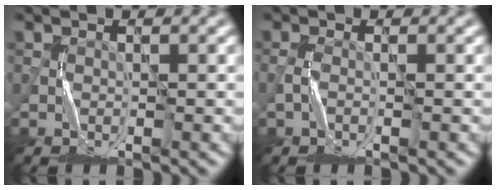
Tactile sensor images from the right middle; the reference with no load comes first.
{"total": 0.8, "force": [-0.6, 0.0, 0.6], "torque": [-0.015, 0.003, -0.012]}